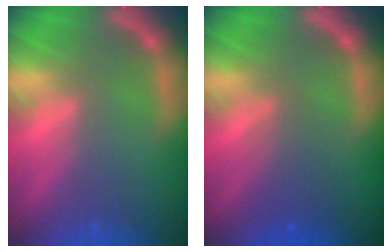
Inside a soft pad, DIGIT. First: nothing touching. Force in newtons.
{"total": 3.0}